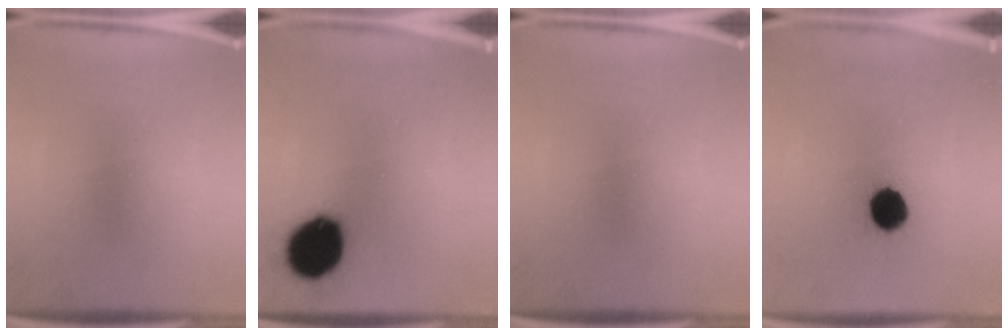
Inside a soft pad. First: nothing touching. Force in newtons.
{"total": 14.8}
{"total": 0.0}
{"total": 9.9}